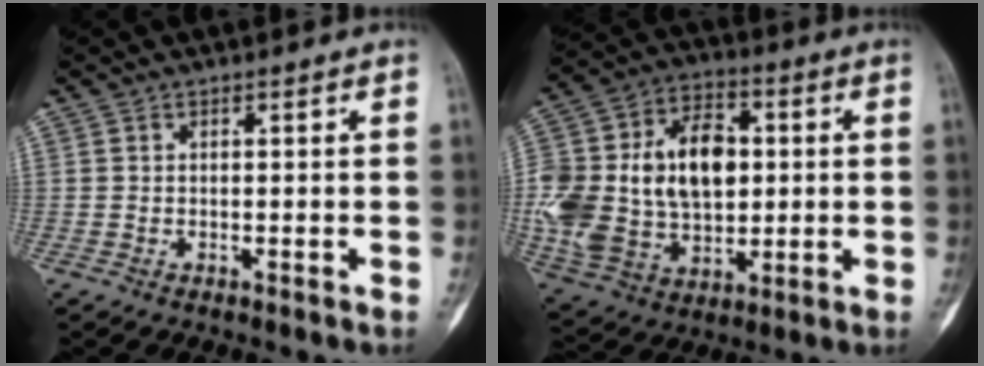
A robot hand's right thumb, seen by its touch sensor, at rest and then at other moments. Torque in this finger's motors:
{"motor_torque": [0.97, 3.20, 0.30, -0.02, 0.20]}